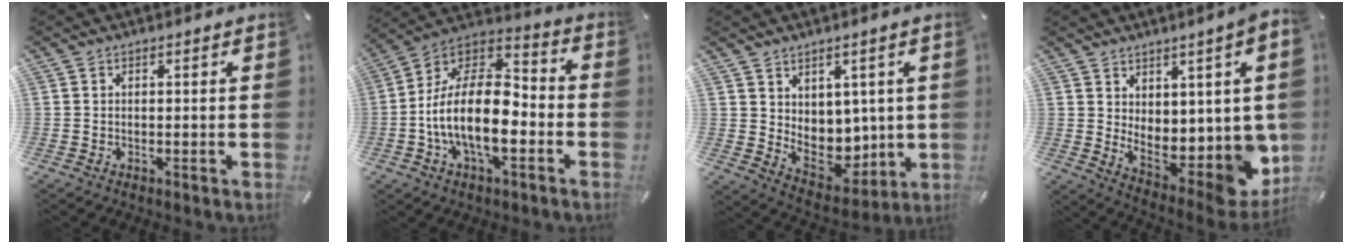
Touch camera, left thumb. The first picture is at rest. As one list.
[{"total": 17.6, "force": [-5.6, 9.3, 13.8], "torque": [-0.282, 0.012, -0.101]}, {"total": 8.1, "force": [3.0, 6.9, 3.0], "torque": [-0.039, -0.042, 0.070]}, {"total": 11.7, "force": [-0.8, 5.6, 10.2], "torque": [-0.086, -0.033, -0.001]}]